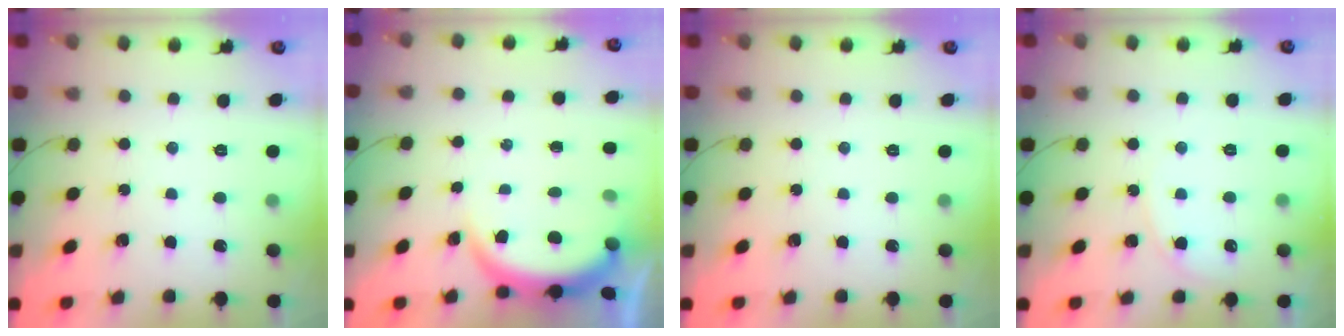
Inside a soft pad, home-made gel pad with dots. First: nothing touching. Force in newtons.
{"total": 4.0, "press": 3.9, "slide": 0.3}
{"total": 0.0}
{"total": 4.9, "press": 4.9, "slide": 0.5}